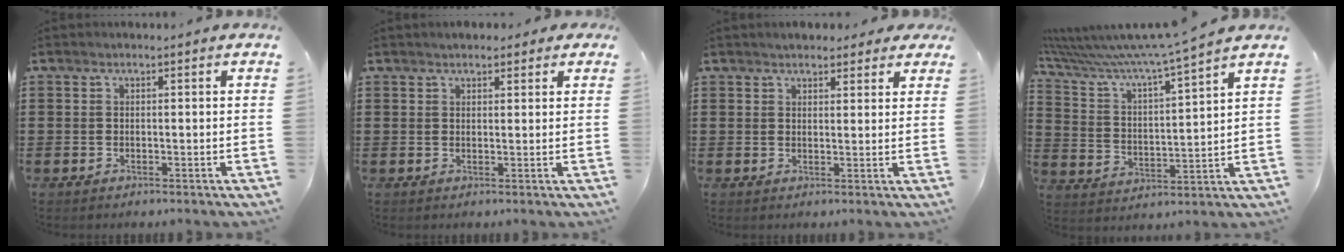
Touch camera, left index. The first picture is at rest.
{"total": 1.8, "force": [1.6, 0.8, 0.5], "torque": [-0.006, 0.004, 0.028]}
{"total": 2.7, "force": [2.5, 1.0, 0.5], "torque": [-0.009, -0.001, 0.044]}
{"total": 6.7, "force": [6.1, -0.9, 2.6], "torque": [-0.079, -0.047, 0.096]}